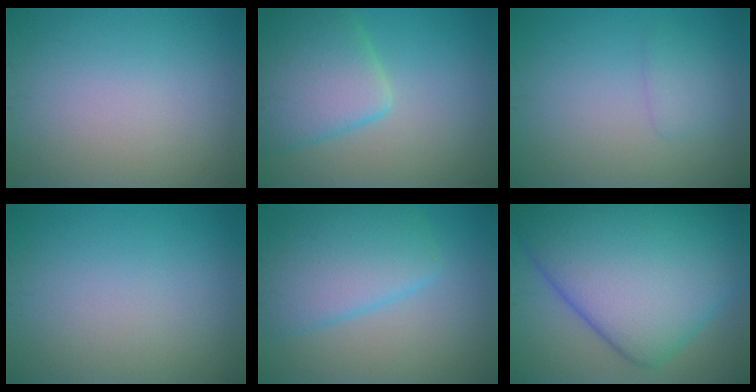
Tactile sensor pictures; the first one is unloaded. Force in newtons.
{"total": 6.5, "press": 6.5, "slide": 0.6}
{"total": 1.4, "press": 1.4, "slide": 0.1}
{"total": 0.0}
{"total": 6.2, "press": 6.2, "slide": 0.2}
{"total": 16.5, "press": 16.5, "slide": 0.2}